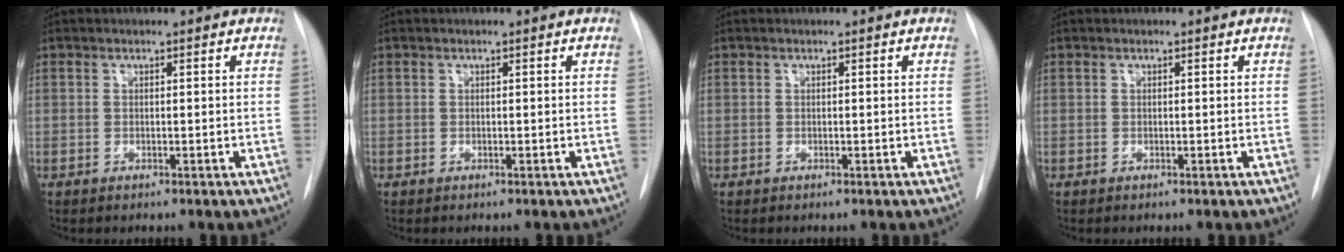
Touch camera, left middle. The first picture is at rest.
{"total": 0.0}
{"total": 0.0}
{"total": 0.0}